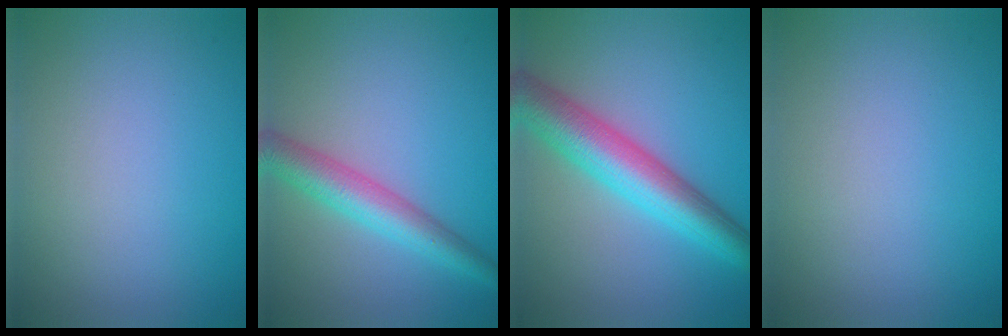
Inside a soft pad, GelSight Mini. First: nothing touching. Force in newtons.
{"total": 4.5, "press": 4.5, "slide": 0.2}
{"total": 7.0, "press": 7.0, "slide": 0.3}
{"total": 0.0}